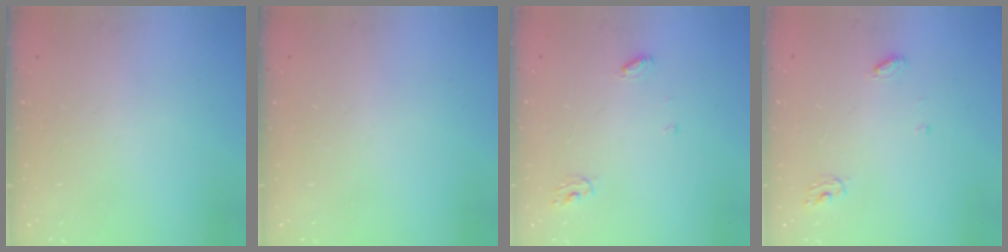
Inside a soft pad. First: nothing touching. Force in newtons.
{"total": 0.0}
{"total": 5.1, "press": 5.1, "slide": 0.4}
{"total": 5.1, "press": 5.1, "slide": 0.4}